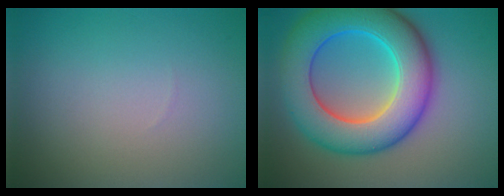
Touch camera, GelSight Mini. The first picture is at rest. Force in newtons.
{"total": 11.1, "press": 11.1, "slide": 0.3}